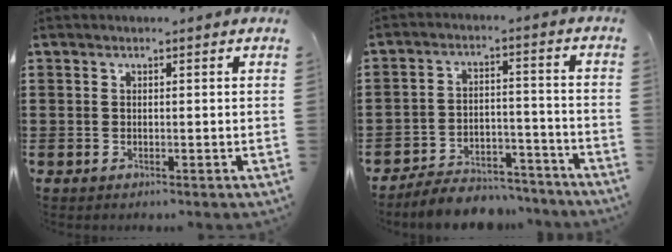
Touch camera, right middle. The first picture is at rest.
{"total": 6.8, "force": [-6.5, 1.3, 1.1], "torque": [-0.010, 0.020, -0.125]}